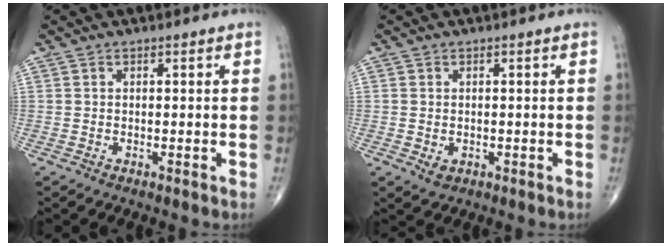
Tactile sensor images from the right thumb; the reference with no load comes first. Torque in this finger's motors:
{"motor_torque": [-0.41, -0.12, -0.23, -0.02, 0.05]}